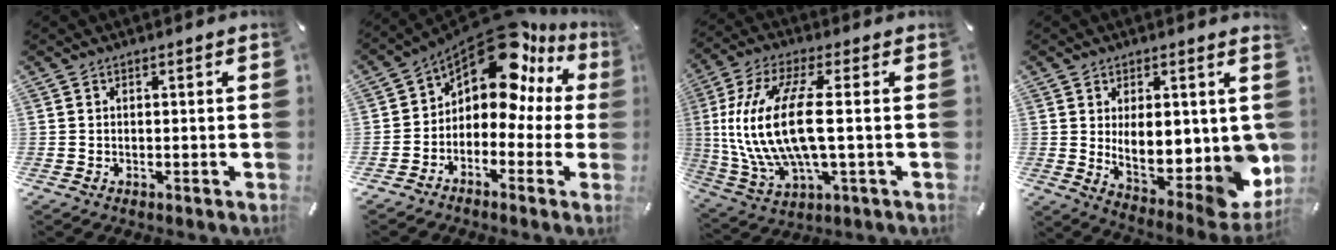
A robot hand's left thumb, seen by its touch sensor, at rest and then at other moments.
{"total": 14.3, "force": [9.0, 6.5, 9.0], "torque": [-0.161, -0.076, 0.151]}
{"total": 16.9, "force": [0.8, 6.0, 15.8], "torque": [-0.351, -0.020, 0.005]}
{"total": 14.1, "force": [2.0, 6.9, 12.1], "torque": [-0.142, -0.056, 0.049]}